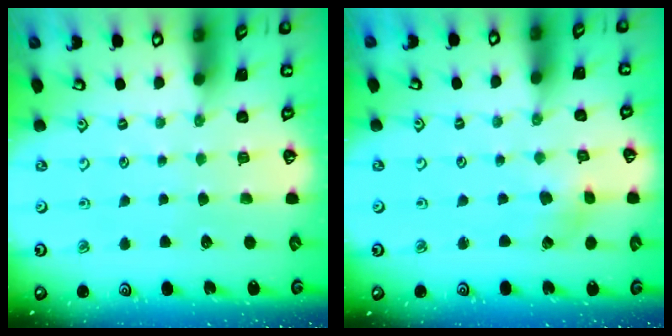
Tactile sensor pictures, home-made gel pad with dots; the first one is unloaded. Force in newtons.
{"total": 2.5, "press": 2.4, "slide": 0.5}